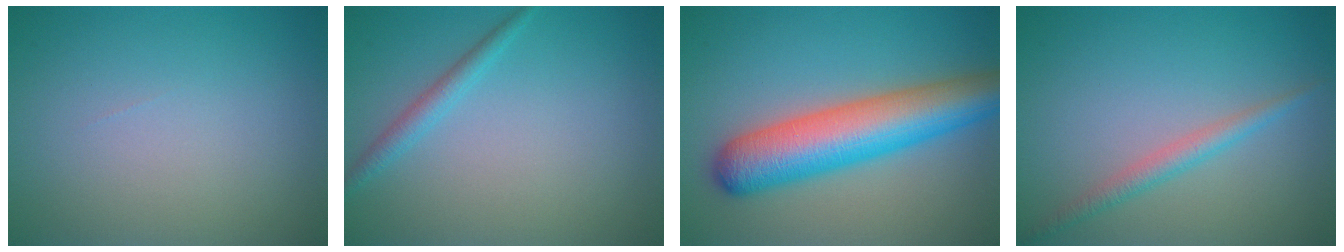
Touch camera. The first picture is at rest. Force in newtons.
{"total": 1.6, "press": 1.6, "slide": 0.1}
{"total": 8.9, "press": 8.9, "slide": 0.2}
{"total": 2.0, "press": 2.0, "slide": 0.1}